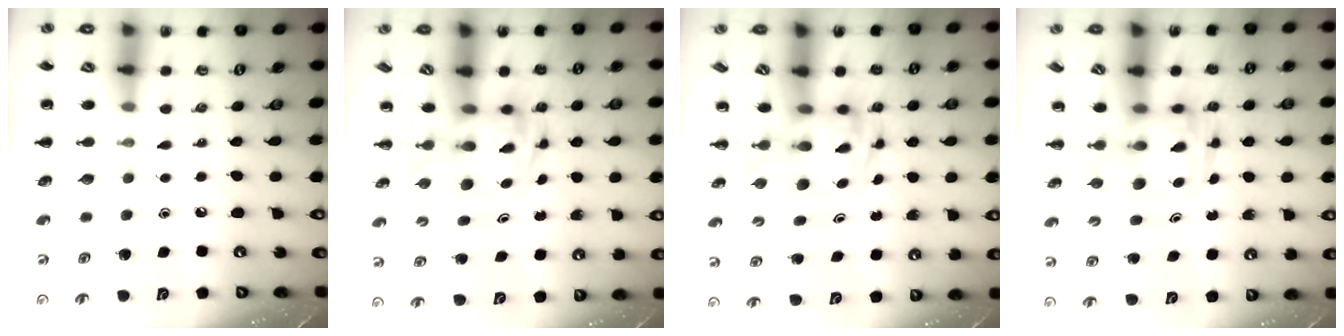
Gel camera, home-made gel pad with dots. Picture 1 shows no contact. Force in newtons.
{"total": 2.7, "press": 2.7, "slide": 0.5}
{"total": 2.7, "press": 2.7, "slide": 0.5}
{"total": 3.0, "press": 3.0, "slide": 0.3}